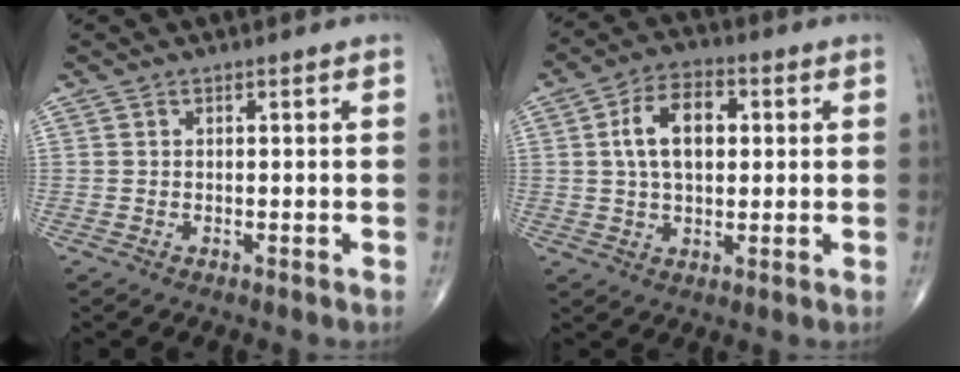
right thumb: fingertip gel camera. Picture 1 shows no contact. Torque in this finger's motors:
{"motor_torque": [0.27, 2.46, 1.04, 0.21, 0.09]}